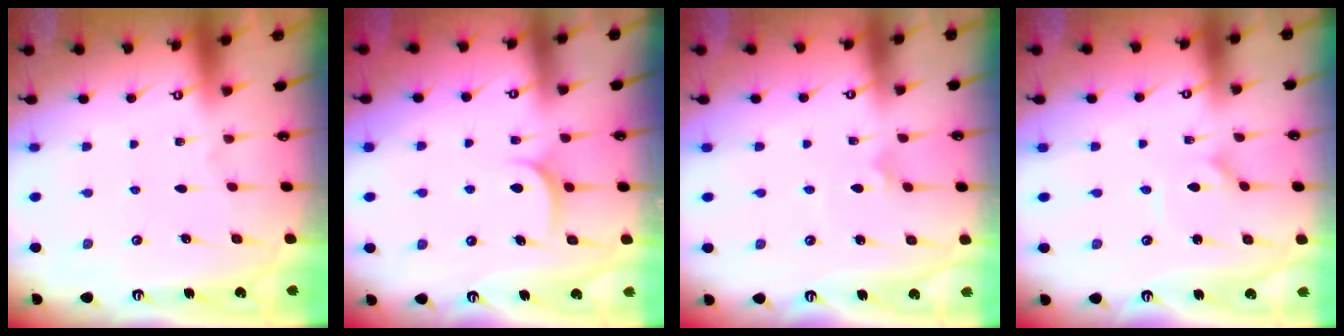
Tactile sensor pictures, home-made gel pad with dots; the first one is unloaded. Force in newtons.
{"total": 5.5, "press": 5.5, "slide": 0.3}
{"total": 2.7, "press": 2.6, "slide": 0.5}
{"total": 1.0, "press": 1.0, "slide": 0.2}